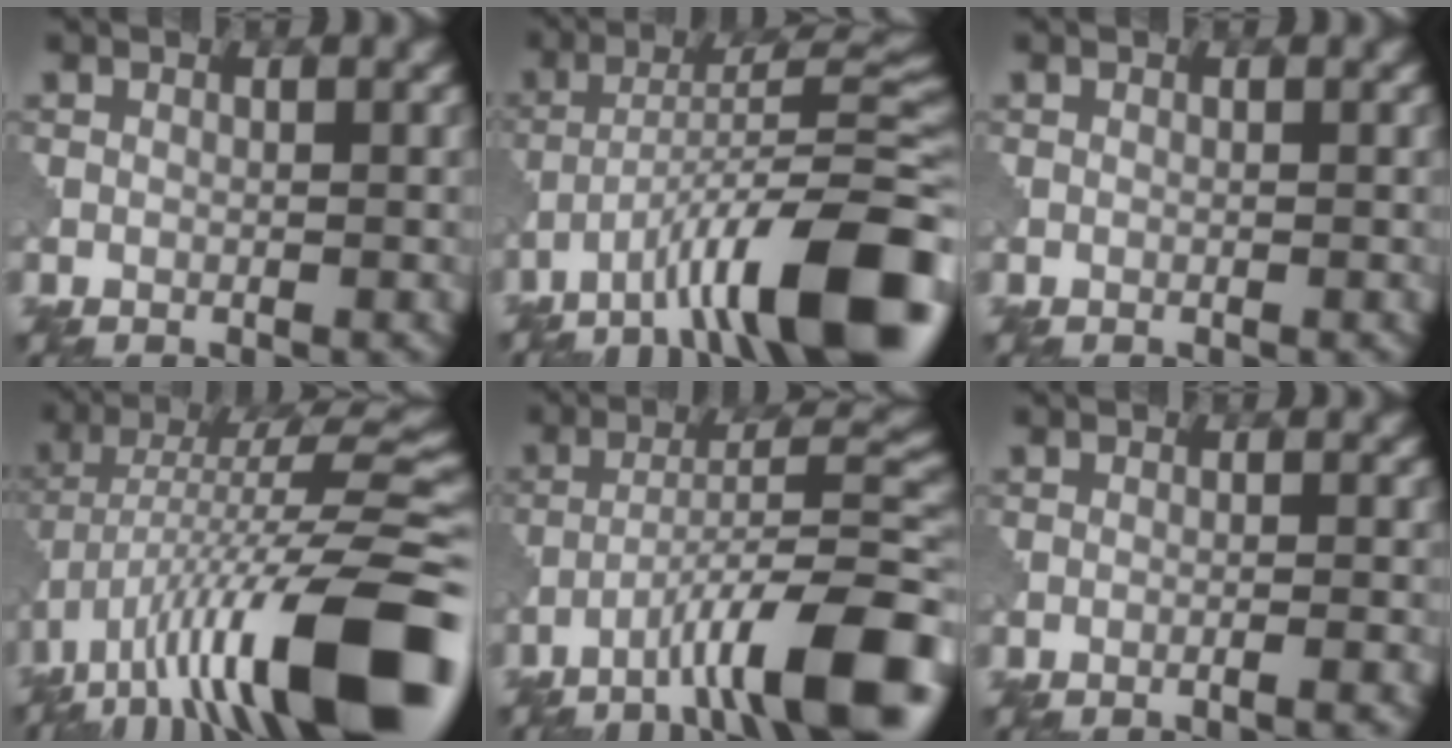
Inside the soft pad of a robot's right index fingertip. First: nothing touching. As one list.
[{"total": 13.3, "force": [-7.5, 3.0, 10.6], "torque": [-0.158, 0.013, -0.122]}, {"total": 0.0}, {"total": 15.5, "force": [-6.9, 4.3, 13.1], "torque": [-0.219, 0.025, -0.107]}, {"total": 11.7, "force": [-6.5, 2.2, 9.4], "torque": [-0.140, 0.021, -0.100]}, {"total": 1.7, "force": [-0.7, 0.4, 1.5], "torque": [-0.009, 0.007, -0.027]}]